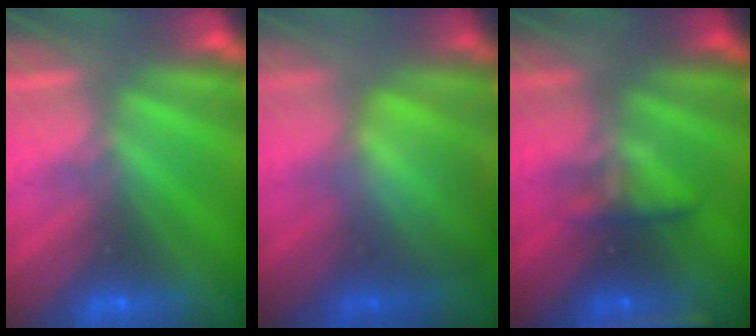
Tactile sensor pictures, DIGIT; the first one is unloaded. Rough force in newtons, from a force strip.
{"total": 4.7}
{"total": 6.0}